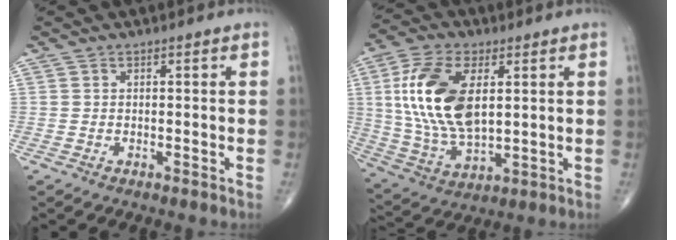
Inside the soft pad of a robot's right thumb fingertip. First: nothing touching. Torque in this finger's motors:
{"motor_torque": [2.39, 2.30, 1.59, 0.15, 0.54]}